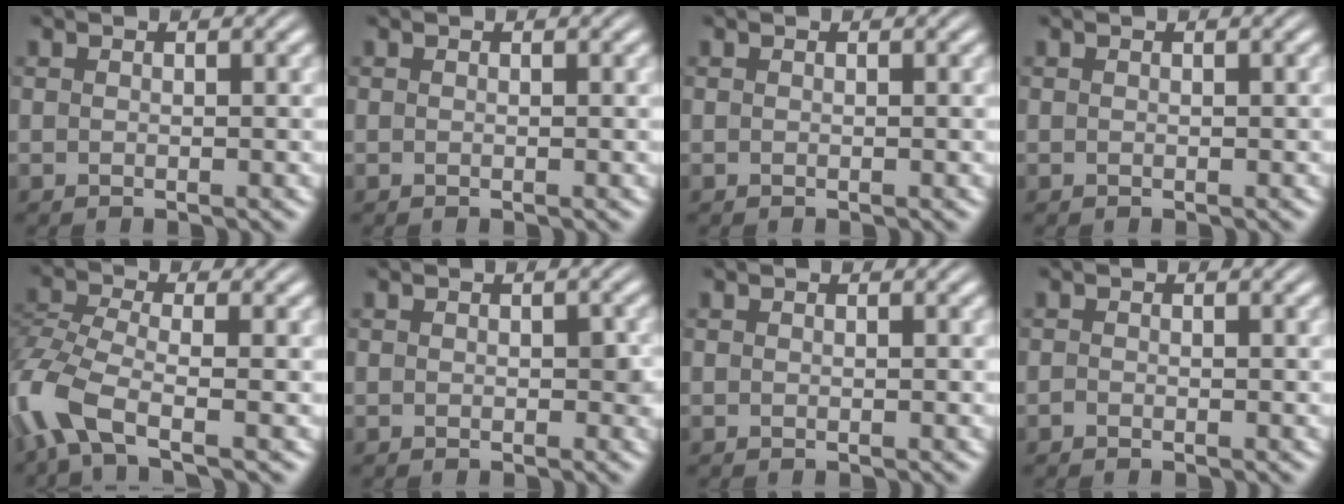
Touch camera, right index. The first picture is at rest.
{"total": 0.0}
{"total": 0.0}
{"total": 0.0}
{"total": 4.8, "force": [-2.1, 2.5, 3.5], "torque": [-0.113, -0.034, -0.021]}
{"total": 0.9, "force": [-0.2, 0.5, 0.7], "torque": [-0.012, -0.010, 0.001]}
{"total": 0.0}
{"total": 0.5, "force": [-0.5, -0.1, 0.0], "torque": [-0.003, -0.008, -0.007]}